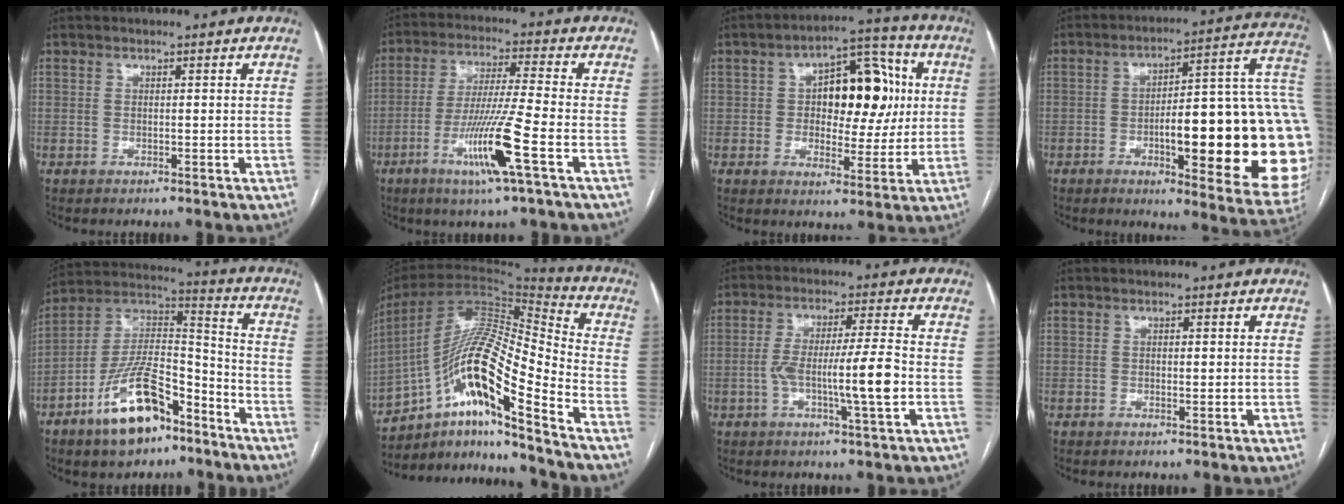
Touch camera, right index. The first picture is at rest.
{"total": 11.5, "force": [-4.8, -0.9, 10.4], "torque": [-0.205, -0.018, -0.091]}
{"total": 13.6, "force": [2.0, 6.9, 11.6], "torque": [-0.155, 0.035, 0.034]}
{"total": 28.5, "force": [-3.5, 5.5, 27.8], "torque": [-0.275, 0.024, -0.041]}
{"total": 16.3, "force": [-9.9, 6.2, 11.5], "torque": [-0.220, 0.016, -0.171]}
{"total": 20.2, "force": [-11.4, 2.0, 16.6], "torque": [-0.315, 0.009, -0.203]}
{"total": 9.5, "force": [-2.1, 0.0, 9.2], "torque": [-0.167, 0.004, -0.038]}
{"total": 0.7, "force": [0.1, 0.2, 0.7], "torque": [-0.011, 0.000, 0.001]}